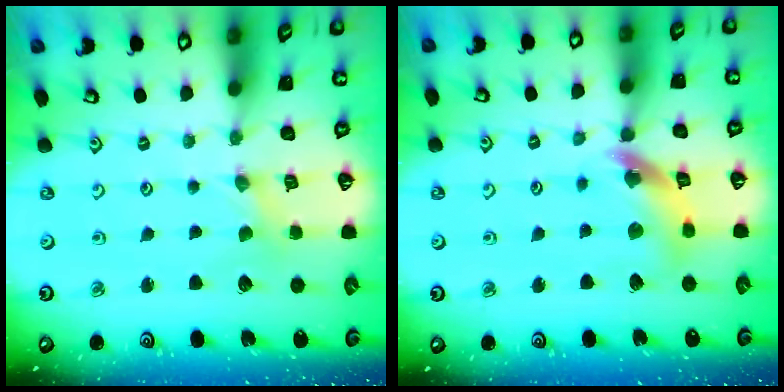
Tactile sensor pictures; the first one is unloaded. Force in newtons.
{"total": 12.4, "press": 12.3, "slide": 1.4}